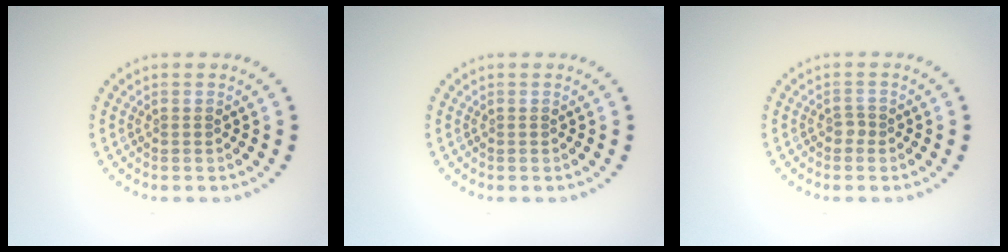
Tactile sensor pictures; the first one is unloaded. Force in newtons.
{"total": 0.0}
{"total": 0.9, "press": 0.7, "slide": 0.5}